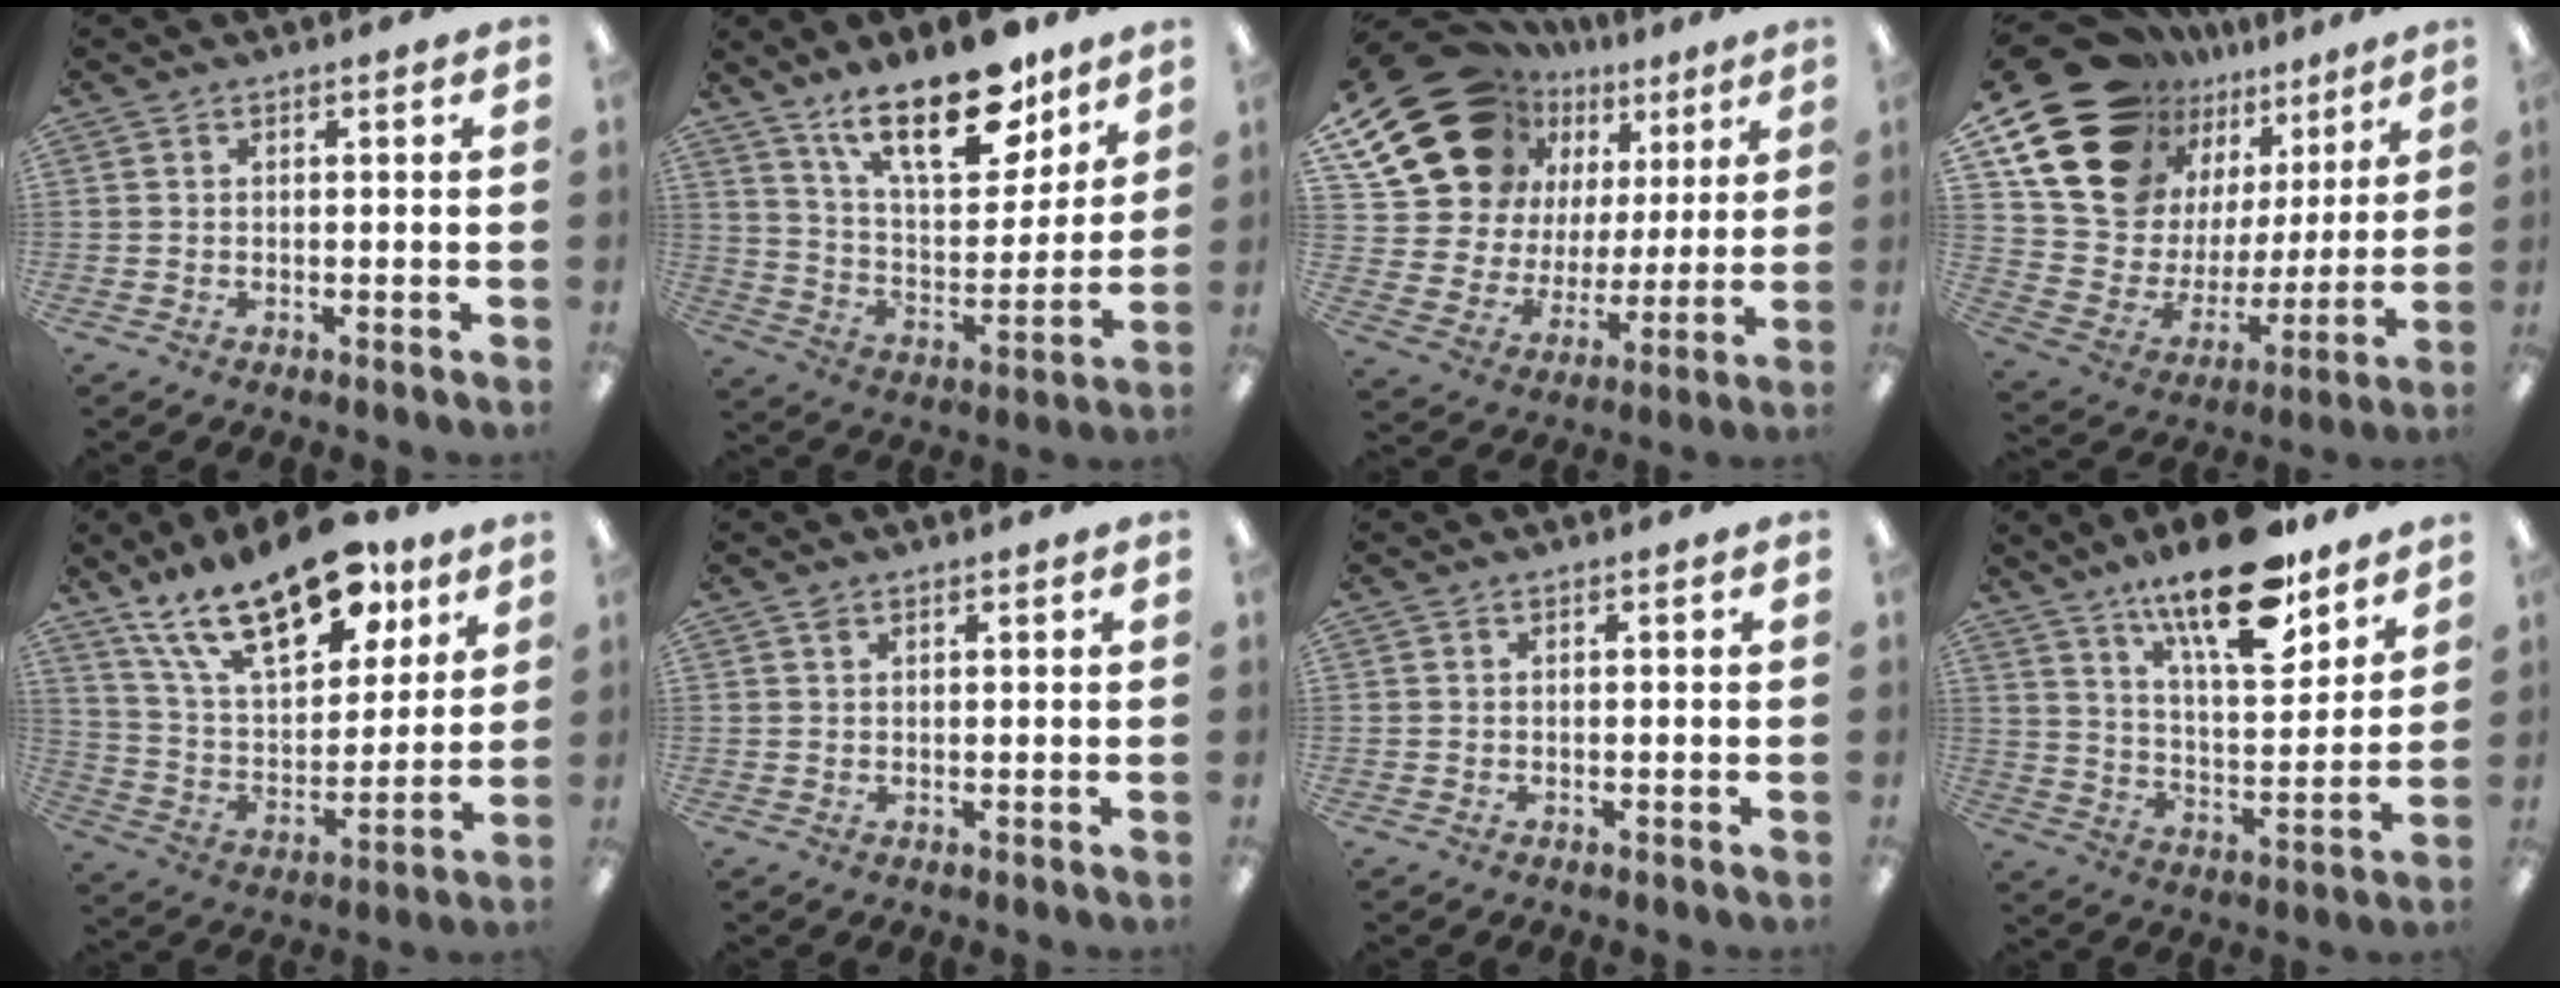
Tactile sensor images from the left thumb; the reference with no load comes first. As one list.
[{"total": 21.2, "force": [13.7, 8.8, 13.5], "torque": [-0.212, -0.075, 0.233]}, {"total": 23.0, "force": [13.1, 15.9, 10.4], "torque": [-0.193, -0.081, 0.259]}, {"total": 19.9, "force": [14.0, 12.2, 7.3], "torque": [-0.152, -0.101, 0.275]}, {"total": 24.0, "force": [15.8, 10.6, 14.6], "torque": [-0.248, -0.080, 0.274]}, {"total": 1.0, "force": [0.8, 0.5, 0.5], "torque": [-0.012, 0.000, 0.014]}, {"total": 0.0}, {"total": 19.8, "force": [14.5, 6.3, 12.0], "torque": [-0.194, -0.086, 0.240]}]